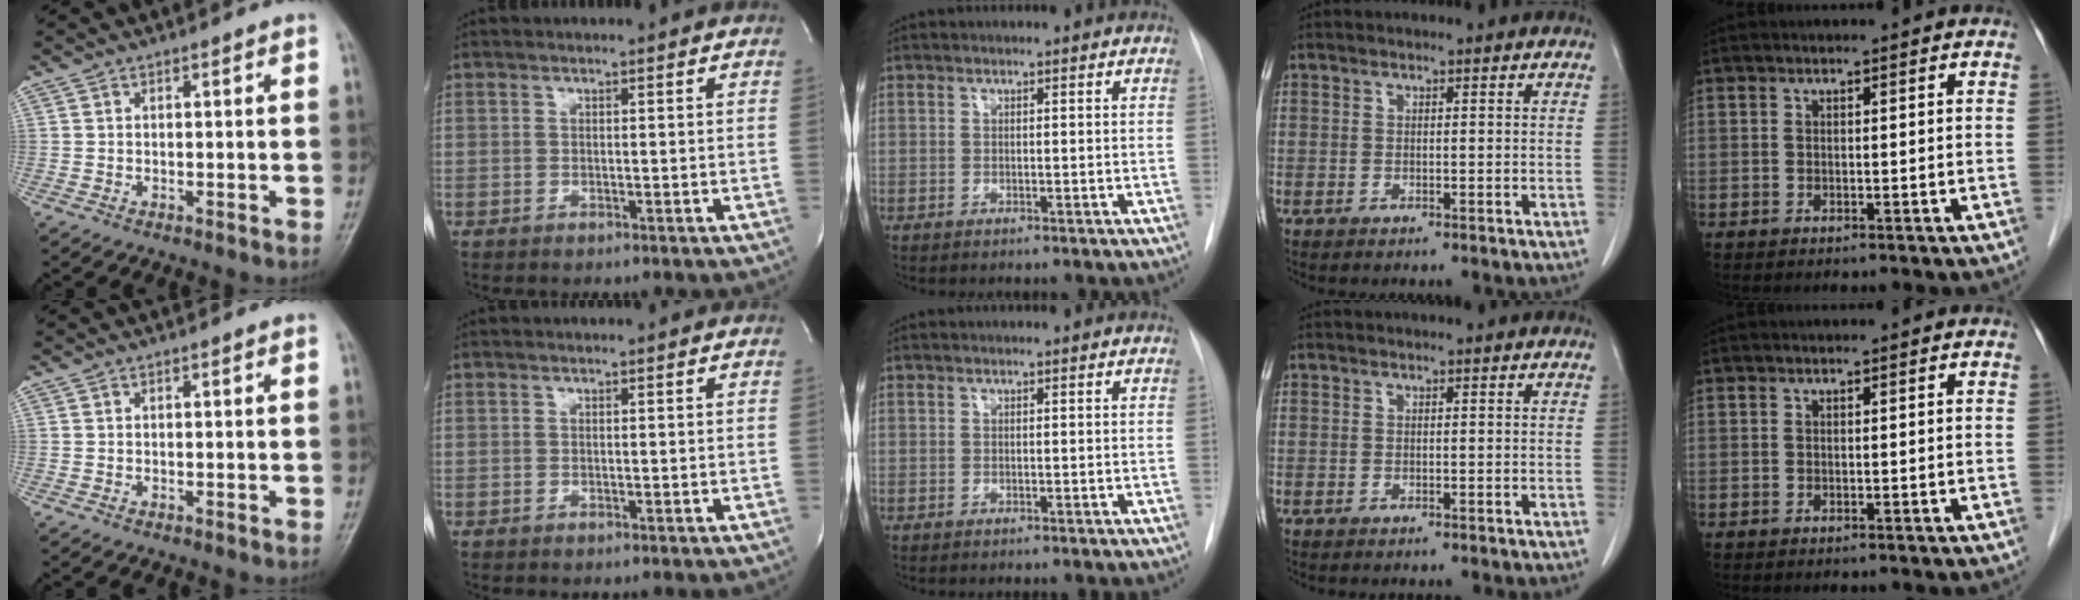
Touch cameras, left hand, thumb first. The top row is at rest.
{}